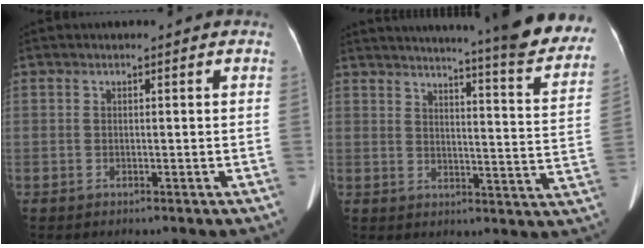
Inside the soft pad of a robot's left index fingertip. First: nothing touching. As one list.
[{"total": 25.9, "force": [23.1, 0.8, 11.7], "torque": [-0.159, -0.086, 0.270]}]